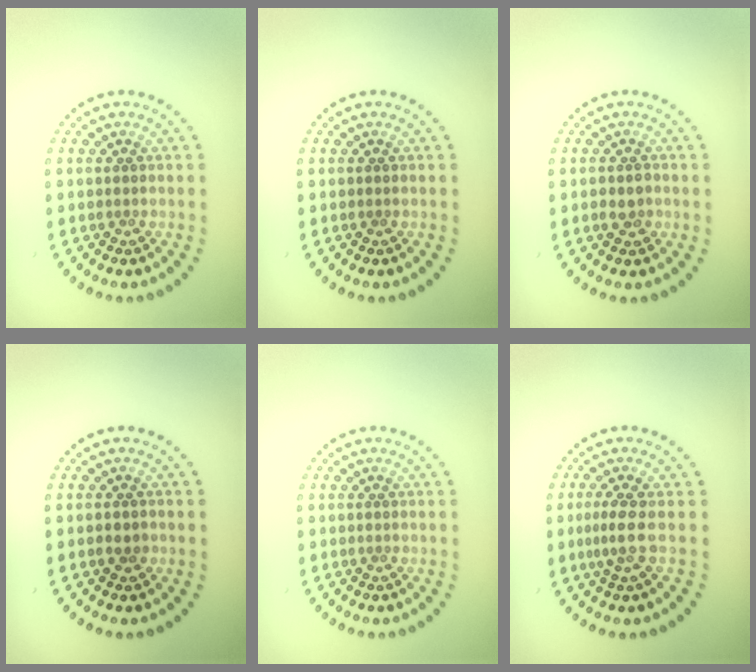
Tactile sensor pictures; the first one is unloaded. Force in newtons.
{"total": 0.0}
{"total": 1.6, "press": 1.6, "slide": 0.3}
{"total": 1.0, "press": 1.0, "slide": 0.1}
{"total": 0.0}
{"total": 1.9, "press": 1.4, "slide": 1.3}